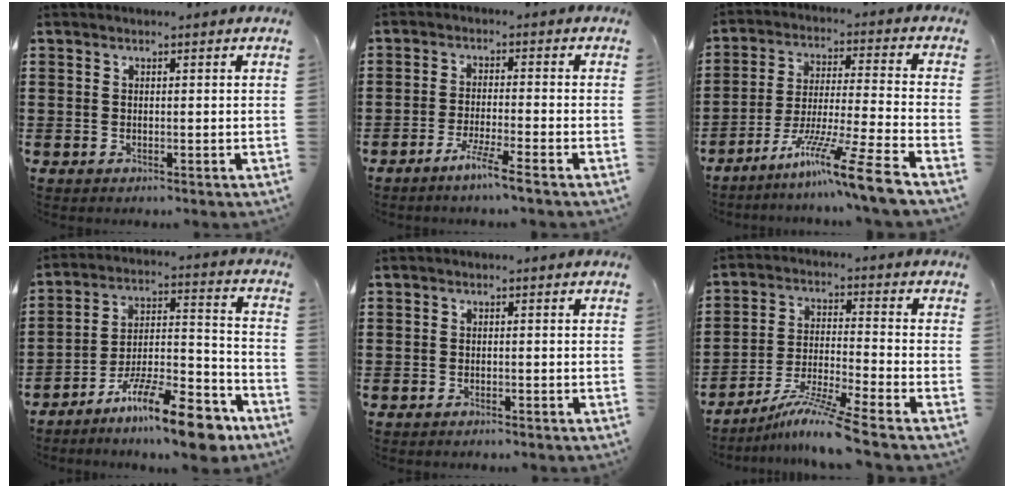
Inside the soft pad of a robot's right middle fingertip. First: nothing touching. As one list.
[{"total": 4.1, "force": [-3.3, -0.6, 2.4], "torque": [-0.047, -0.008, -0.060]}, {"total": 12.1, "force": [-9.3, -0.9, 7.7], "torque": [-0.140, 0.002, -0.178]}, {"total": 14.9, "force": [-11.4, 2.4, 9.4], "torque": [-0.149, 0.043, -0.201]}, {"total": 0.8, "force": [-0.8, 0.1, 0.0], "torque": [-0.003, -0.001, -0.016]}, {"total": 8.3, "force": [-6.8, -0.7, 4.7], "torque": [-0.101, -0.018, -0.133]}]